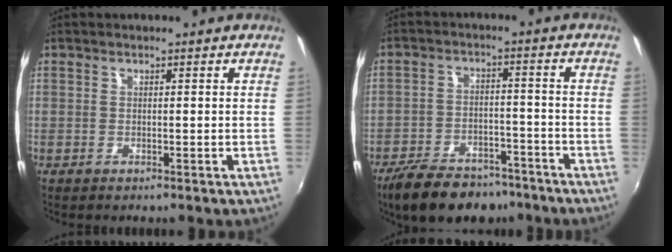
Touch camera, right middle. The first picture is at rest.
{"total": 15.1, "force": [-11.7, 6.7, 6.8], "torque": [-0.152, -0.005, -0.176]}